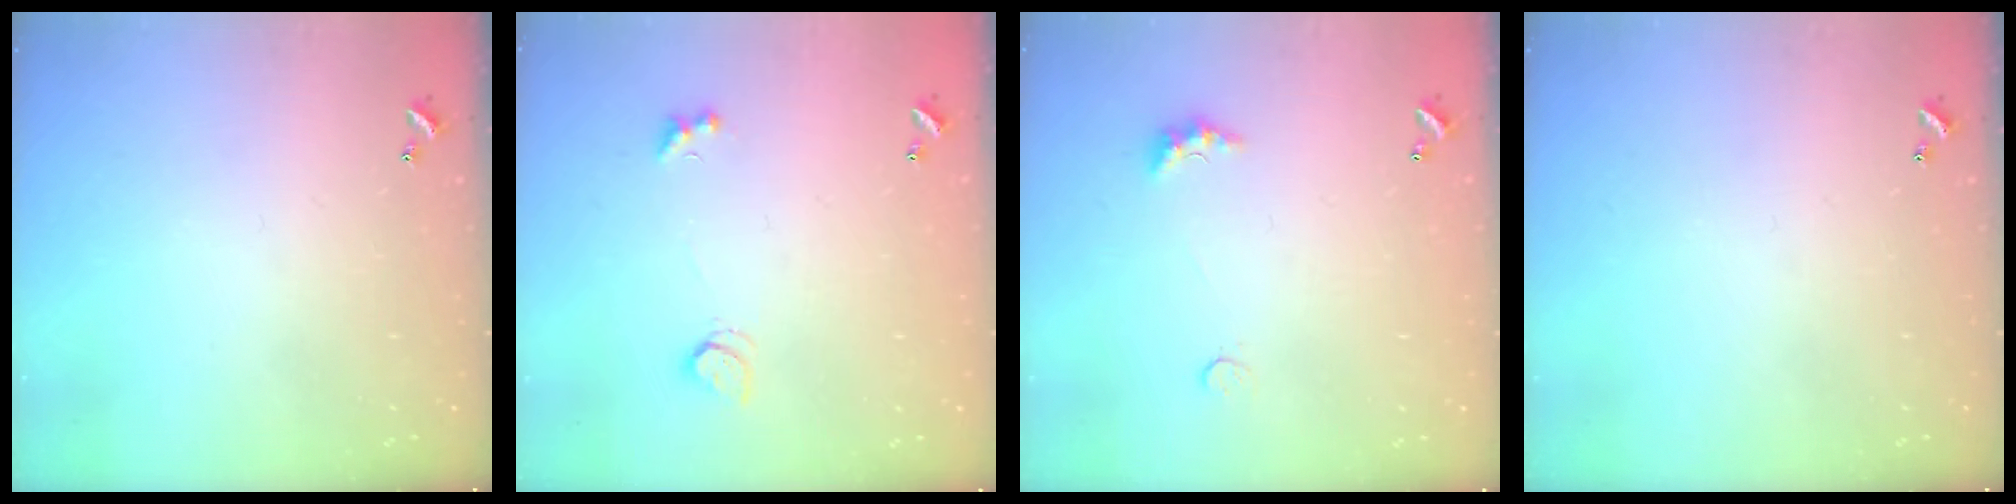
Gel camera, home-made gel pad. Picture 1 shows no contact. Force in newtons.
{"total": 2.7, "press": 2.4, "slide": 1.3}
{"total": 2.6, "press": 2.5, "slide": 0.7}
{"total": 0.0}